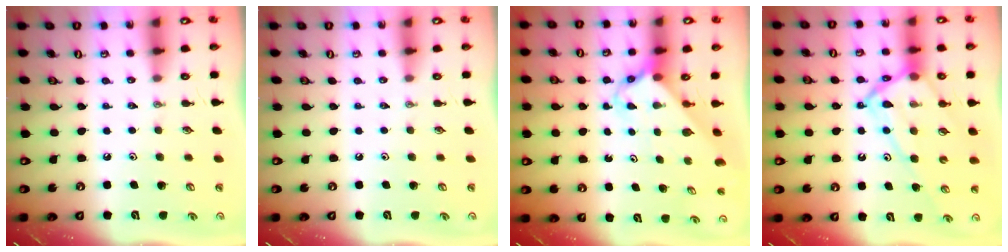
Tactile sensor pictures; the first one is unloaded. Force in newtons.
{"total": 0.0}
{"total": 2.9, "press": 2.9, "slide": 0.3}
{"total": 15.1, "press": 15.1, "slide": 1.6}